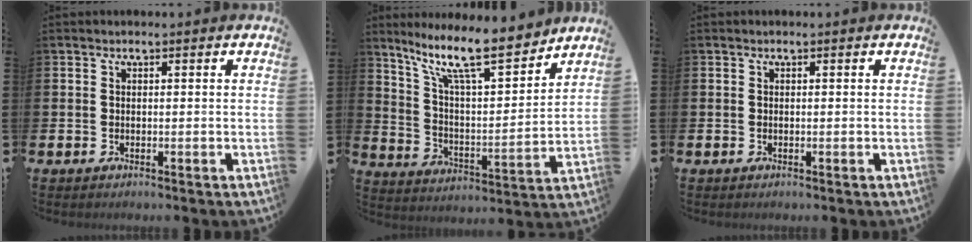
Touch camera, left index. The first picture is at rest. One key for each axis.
{"total": 13.0, "fx": 10.5, "fy": 3.0, "fz": 7.1, "tx": -0.150, "ty": -0.058, "tz": 0.179}
{"total": 0.0}